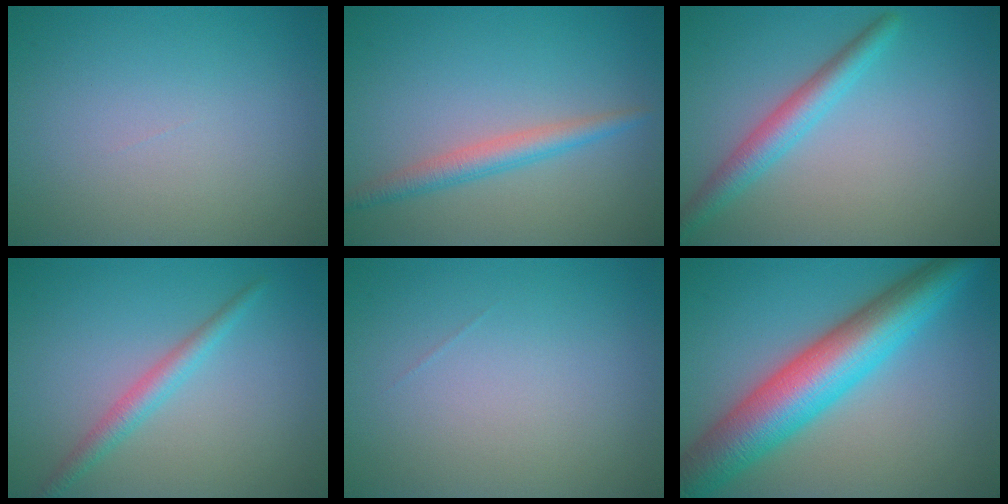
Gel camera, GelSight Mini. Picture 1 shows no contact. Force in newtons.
{"total": 2.6, "press": 2.6, "slide": 0.0}
{"total": 3.1, "press": 3.1, "slide": 0.1}
{"total": 2.2, "press": 2.2, "slide": 0.0}
{"total": 0.0}
{"total": 10.2, "press": 10.2, "slide": 0.1}